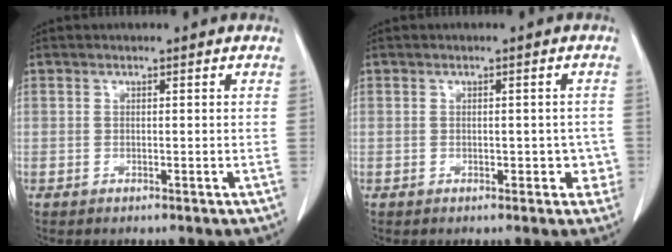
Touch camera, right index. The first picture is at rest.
{"total": 2.8, "force": [-0.5, 2.1, 1.7], "torque": [-0.007, 0.016, -0.003]}